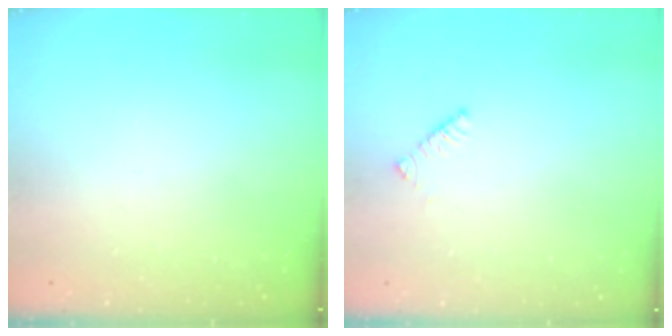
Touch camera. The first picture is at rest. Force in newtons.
{"total": 2.6, "press": 2.6, "slide": 0.4}